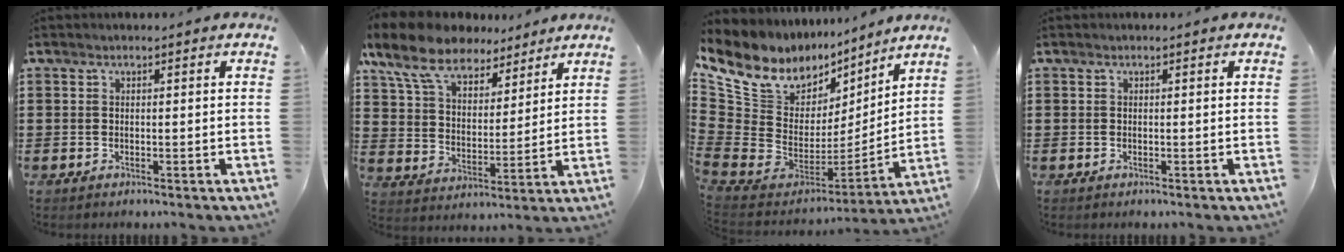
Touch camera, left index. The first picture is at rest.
{"total": 10.8, "force": [8.7, 4.2, 4.8], "torque": [-0.130, -0.025, 0.161]}
{"total": 9.8, "force": [6.3, 6.8, 3.3], "torque": [-0.121, -0.053, 0.112]}
{"total": 0.0}